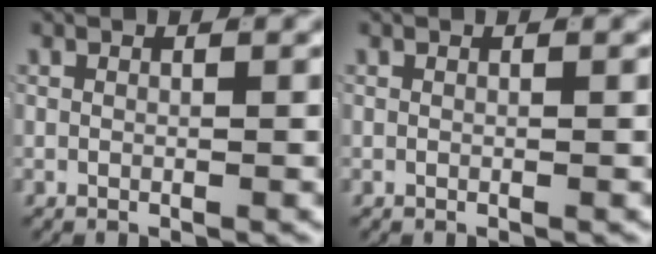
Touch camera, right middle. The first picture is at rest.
{"total": 0.0}